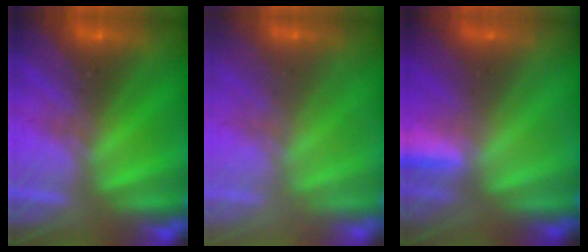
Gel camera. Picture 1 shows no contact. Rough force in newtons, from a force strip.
{"total": 2.4}
{"total": 2.8}